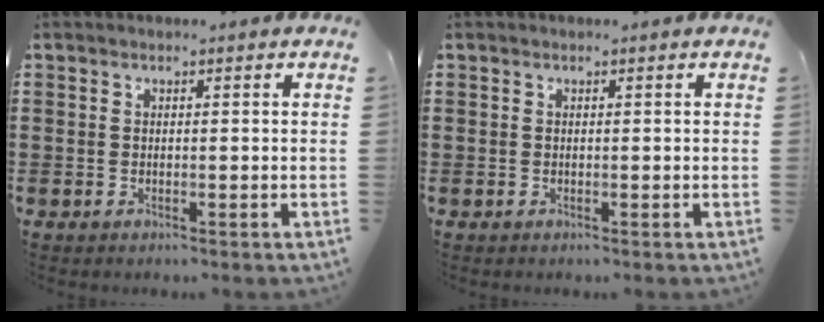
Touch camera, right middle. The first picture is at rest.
{"total": 0.0}